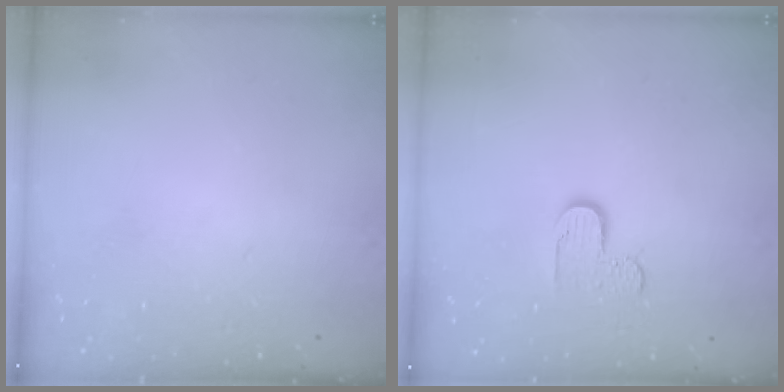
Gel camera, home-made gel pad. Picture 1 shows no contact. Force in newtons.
{"total": 5.7, "press": 5.7, "slide": 0.4}